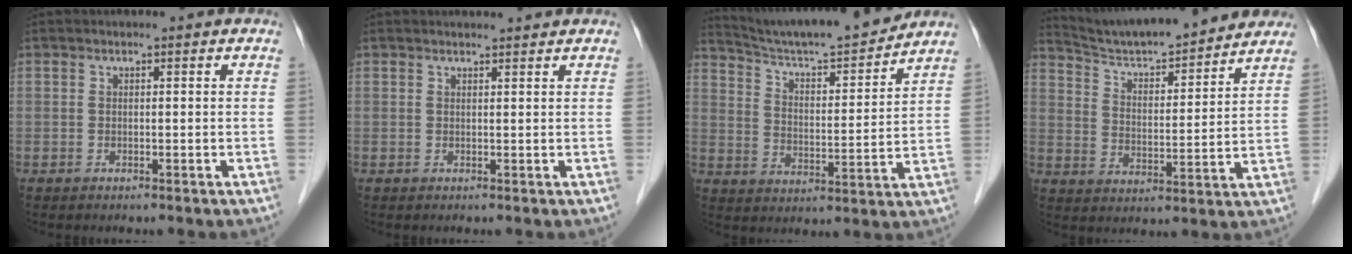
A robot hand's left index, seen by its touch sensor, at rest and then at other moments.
{"total": 2.5, "force": [2.4, 0.1, 0.5], "torque": [-0.009, 0.007, 0.028]}
{"total": 15.8, "force": [14.8, 0.1, 5.5], "torque": [-0.095, -0.007, 0.232]}
{"total": 16.2, "force": [15.1, 1.6, 5.8], "torque": [-0.096, -0.001, 0.230]}